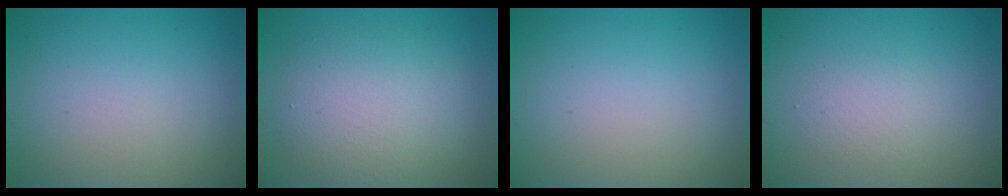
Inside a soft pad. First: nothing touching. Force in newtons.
{"total": 5.3, "press": 5.3, "slide": 0.3}
{"total": 0.0}
{"total": 1.9, "press": 1.9, "slide": 0.1}